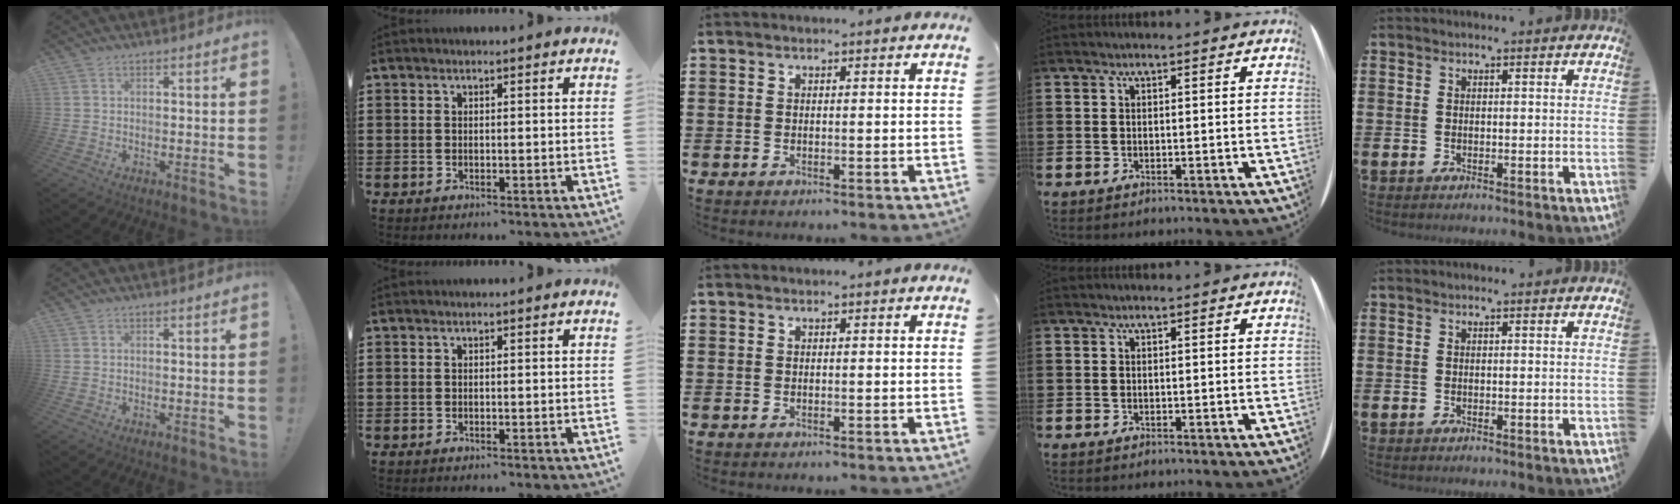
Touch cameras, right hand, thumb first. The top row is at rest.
{}